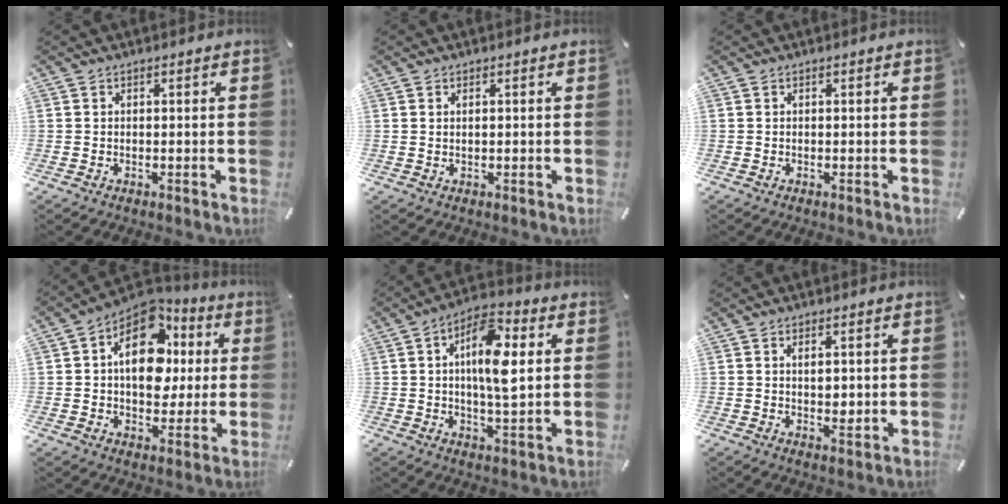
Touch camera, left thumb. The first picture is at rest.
{"total": 0.9, "force": [0.3, 0.4, 0.8], "torque": [-0.016, 0.002, 0.004]}
{"total": 0.0}
{"total": 17.0, "force": [3.3, 12.2, 11.4], "torque": [-0.164, -0.022, 0.058]}
{"total": 12.5, "force": [2.6, 5.3, 11.0], "torque": [-0.195, -0.008, 0.036]}
{"total": 3.4, "force": [0.6, 1.6, 2.9], "torque": [-0.043, -0.003, 0.005]}